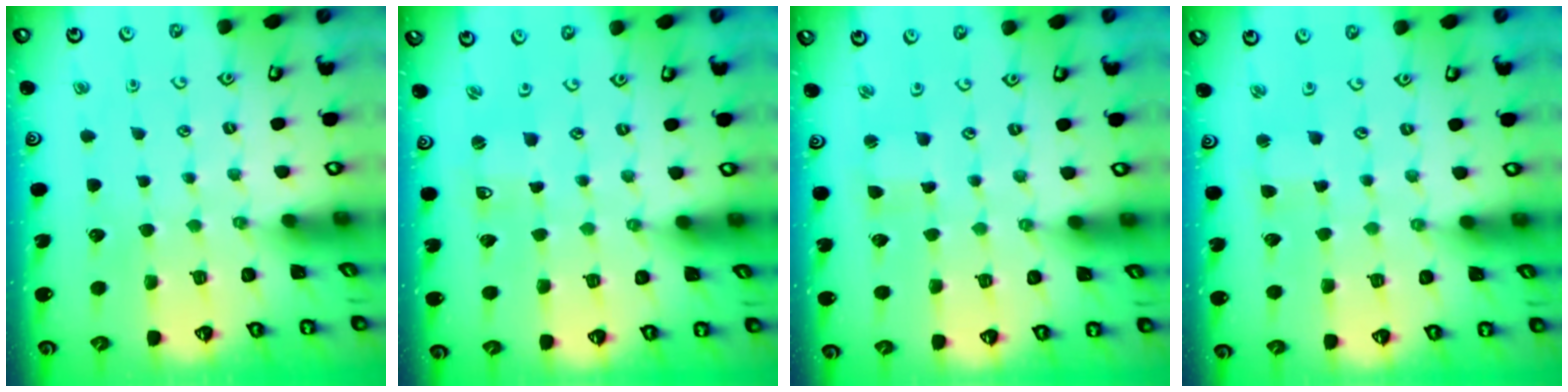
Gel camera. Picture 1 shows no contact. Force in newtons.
{"total": 2.7, "press": 2.7, "slide": 0.3}
{"total": 2.3, "press": 2.3, "slide": 0.5}
{"total": 2.5, "press": 2.5, "slide": 0.4}